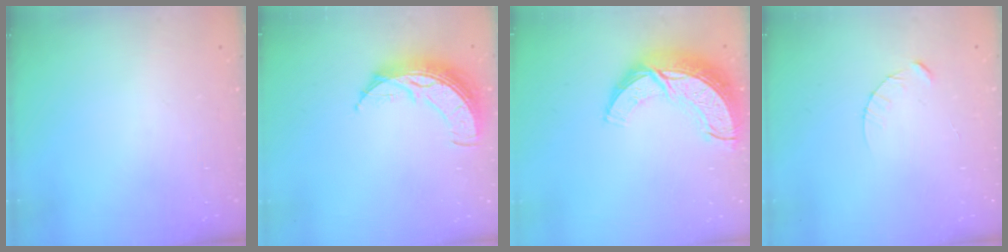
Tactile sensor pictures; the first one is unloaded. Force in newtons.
{"total": 10.9, "press": 10.9, "slide": 0.7}
{"total": 15.1, "press": 15.1, "slide": 1.3}
{"total": 3.1, "press": 3.1, "slide": 0.3}